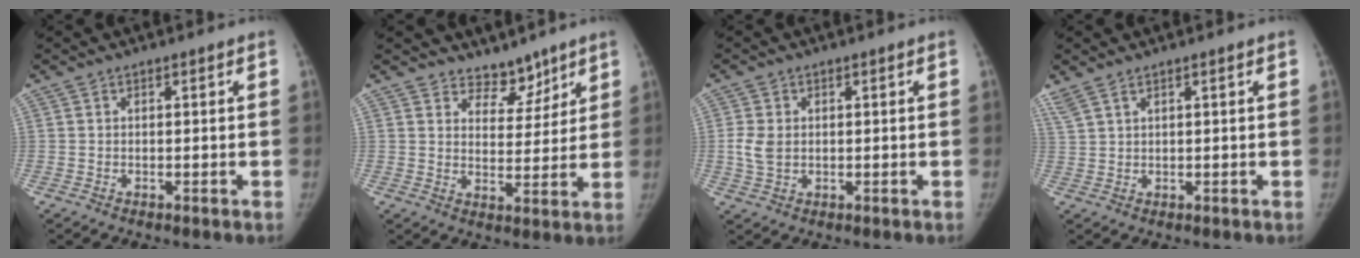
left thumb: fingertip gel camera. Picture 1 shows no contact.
{"total": 6.4, "force": [5.5, 3.2, 0.8], "torque": [0.028, -0.053, 0.097]}
{"total": 3.9, "force": [0.2, 3.0, 2.5], "torque": [-0.045, -0.006, 0.009]}
{"total": 3.9, "force": [2.9, 1.2, 2.3], "torque": [-0.061, 0.012, 0.070]}